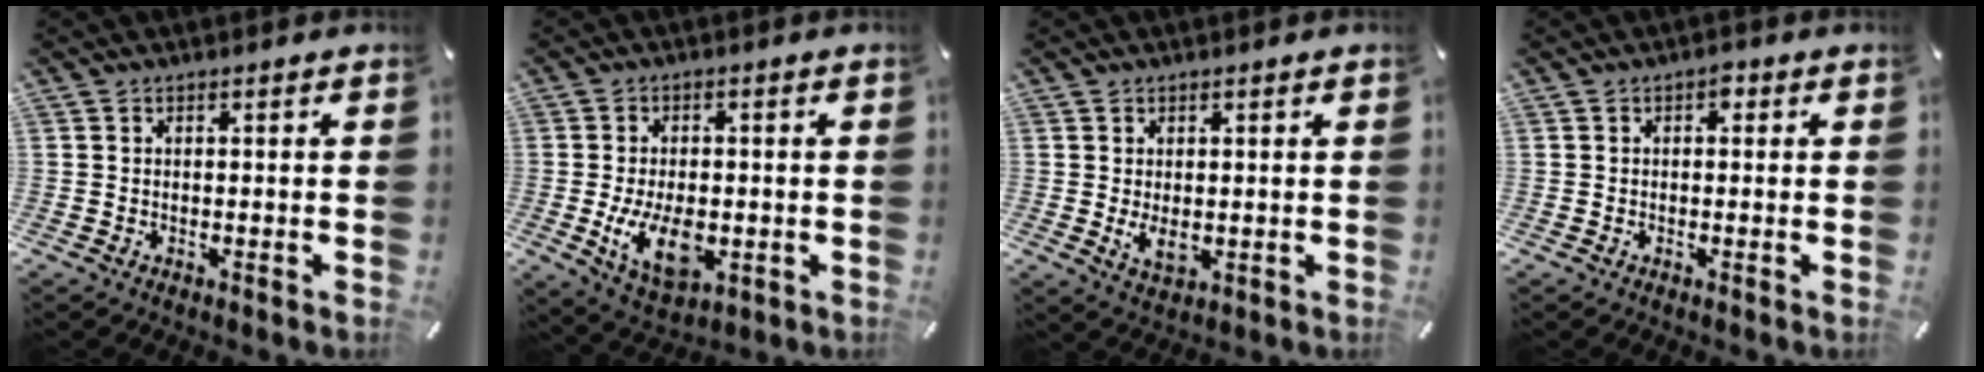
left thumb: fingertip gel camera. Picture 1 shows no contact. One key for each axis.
{"total": 11.1, "fx": -2.1, "fy": 6.6, "fz": 8.7, "tx": -0.167, "ty": -0.008, "tz": -0.033}
{"total": 4.2, "fx": 0.0, "fy": 2.5, "fz": 3.3, "tx": -0.075, "ty": -0.007, "tz": -0.005}
{"total": 1.5, "fx": 0.2, "fy": 1.1, "fz": 1.0, "tx": -0.014, "ty": 0.005, "tz": 0.000}